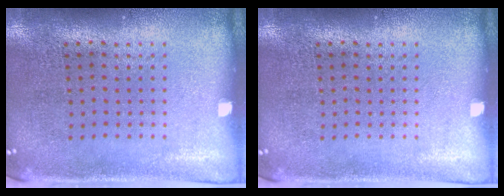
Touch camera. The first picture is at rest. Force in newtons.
{"total": 0.0}